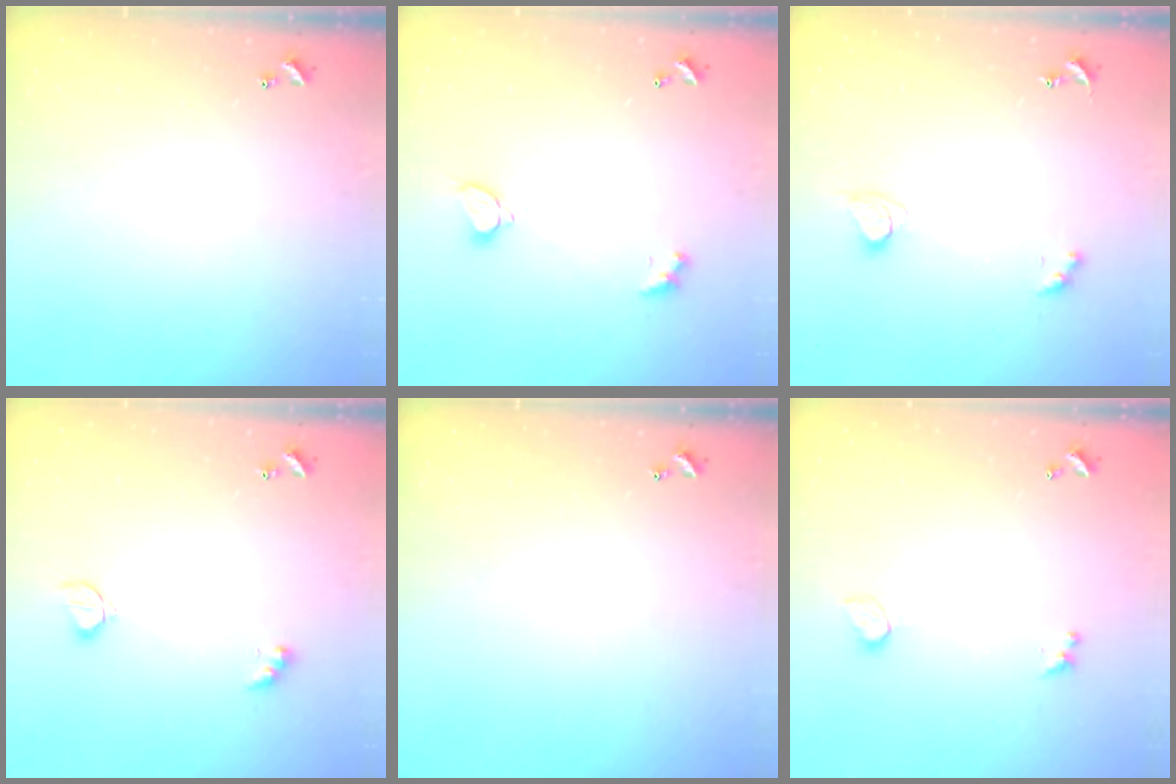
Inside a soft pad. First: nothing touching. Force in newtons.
{"total": 1.6, "press": 1.6, "slide": 0.5}
{"total": 2.4, "press": 2.3, "slide": 0.6}
{"total": 2.6, "press": 2.6, "slide": 0.5}
{"total": 0.0}
{"total": 0.9, "press": 0.8, "slide": 0.4}